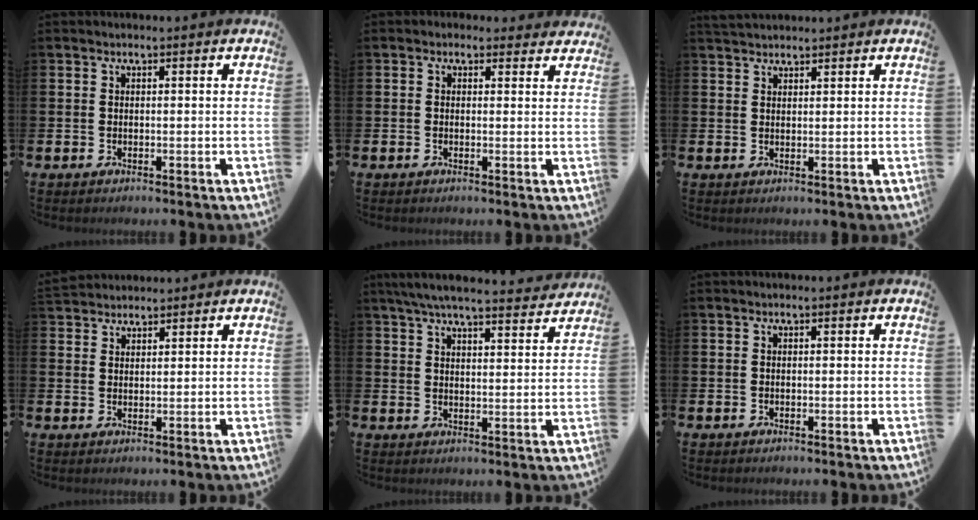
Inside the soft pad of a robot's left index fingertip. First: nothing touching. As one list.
[{"total": 1.0, "force": [0.7, 0.6, 0.0], "torque": [-0.001, 0.004, 0.012]}, {"total": 2.1, "force": [2.0, 0.6, 0.2], "torque": [0.002, -0.007, 0.037]}, {"total": 2.6, "force": [2.6, 0.5, -0.4], "torque": [0.008, -0.011, 0.047]}, {"total": 6.2, "force": [5.9, 0.6, 1.9], "torque": [-0.054, -0.031, 0.105]}, {"total": 0.0}]